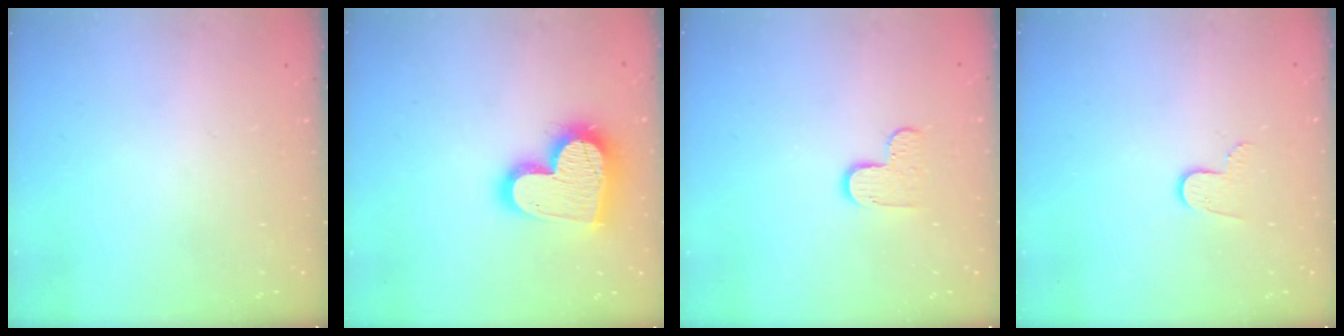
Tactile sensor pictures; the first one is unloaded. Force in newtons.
{"total": 18.8, "press": 18.7, "slide": 1.6}
{"total": 5.8, "press": 5.8, "slide": 0.4}
{"total": 5.5, "press": 5.5, "slide": 0.5}